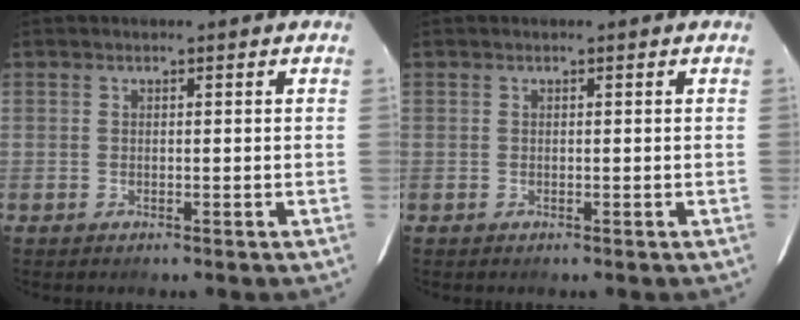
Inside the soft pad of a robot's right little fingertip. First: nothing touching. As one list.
[{"total": 0.0}]